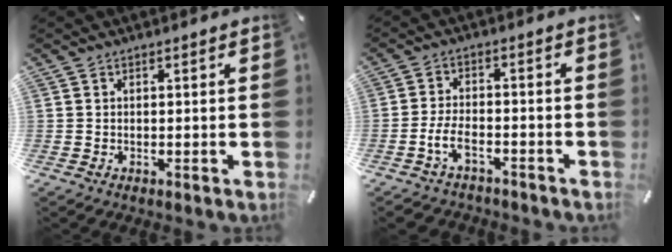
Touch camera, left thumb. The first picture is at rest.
{"total": 6.2, "force": [-3.3, 3.4, 4.0], "torque": [-0.091, 0.013, -0.065]}